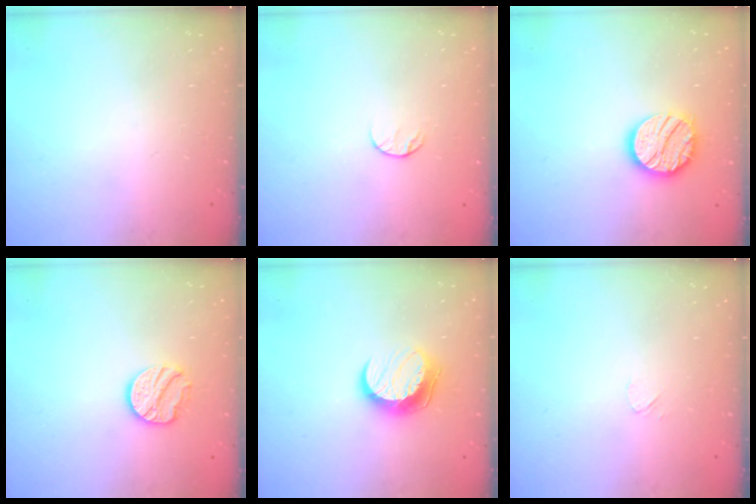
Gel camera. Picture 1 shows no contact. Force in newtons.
{"total": 5.6, "press": 5.5, "slide": 0.6}
{"total": 15.5, "press": 15.5, "slide": 1.2}
{"total": 11.1, "press": 11.1, "slide": 0.9}
{"total": 10.3, "press": 10.3, "slide": 0.3}
{"total": 3.3, "press": 3.3, "slide": 0.4}